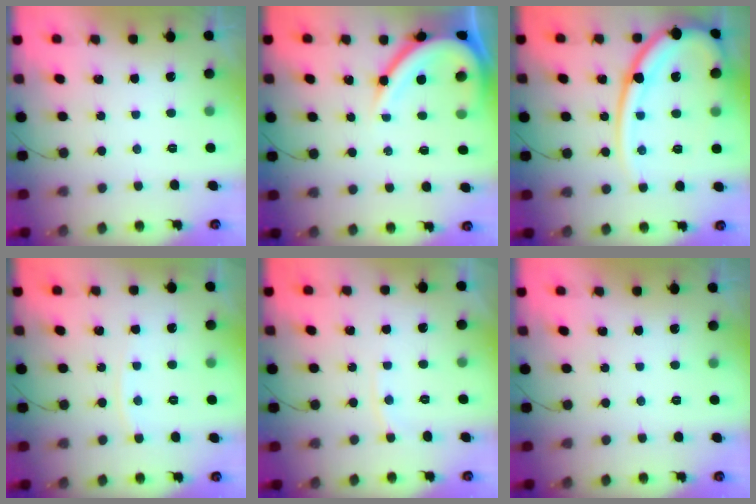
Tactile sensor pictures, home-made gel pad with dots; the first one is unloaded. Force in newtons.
{"total": 12.3, "press": 12.3, "slide": 1.2}
{"total": 17.8, "press": 17.7, "slide": 2.1}
{"total": 6.3, "press": 6.3, "slide": 0.7}
{"total": 3.1, "press": 3.0, "slide": 0.3}
{"total": 0.0}